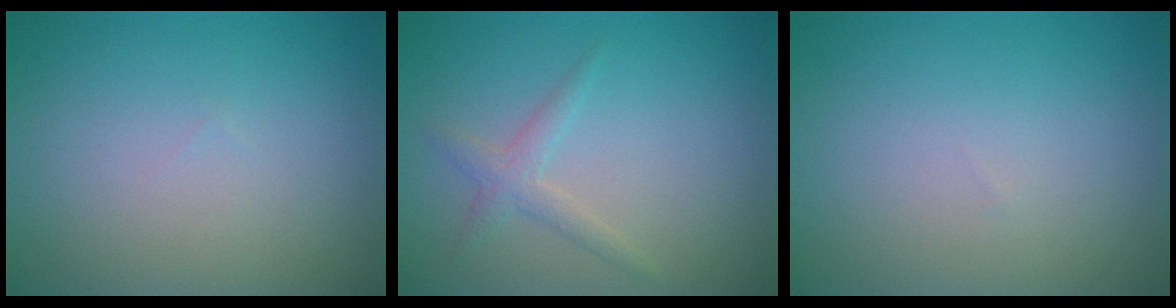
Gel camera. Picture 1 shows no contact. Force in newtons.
{"total": 1.7, "press": 1.7, "slide": 0.1}
{"total": 0.0}